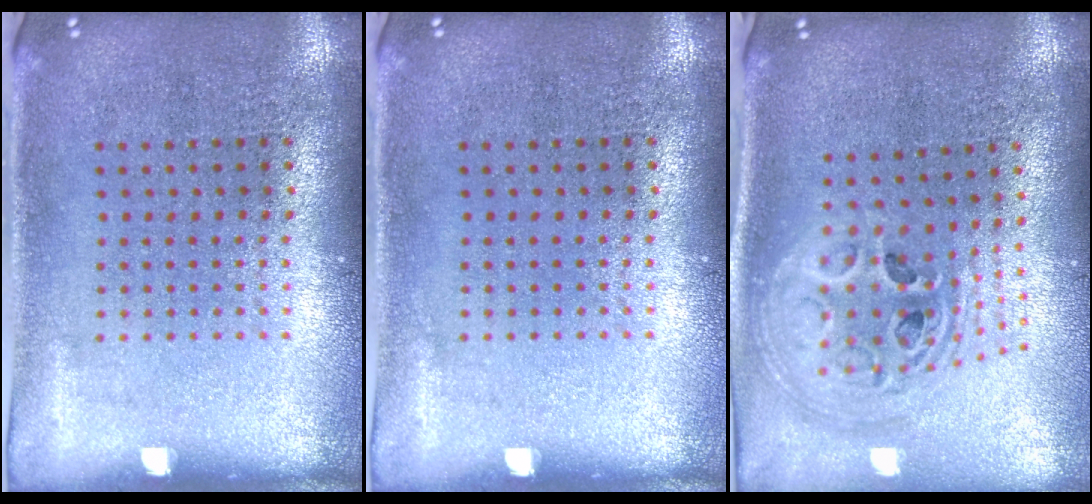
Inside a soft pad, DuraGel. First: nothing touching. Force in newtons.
{"total": 0.0}
{"total": 2.5, "press": 1.9, "slide": 1.6}